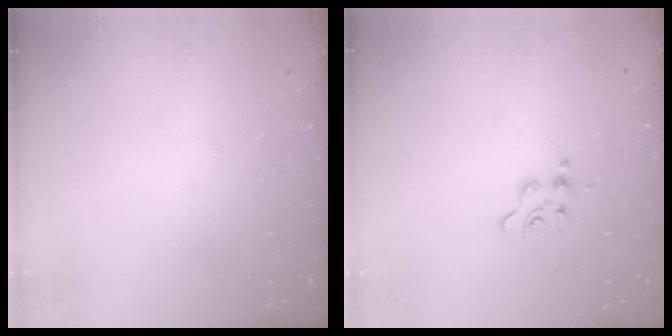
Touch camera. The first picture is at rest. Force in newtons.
{"total": 6.5, "press": 6.5, "slide": 0.6}